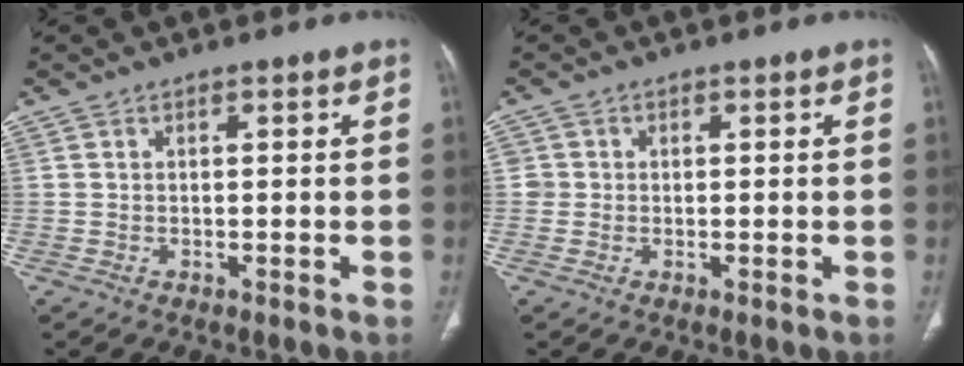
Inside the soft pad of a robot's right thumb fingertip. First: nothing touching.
{"total": 1.7, "force": [0.0, 1.7, 0.1], "torque": [0.011, 0.006, -0.001]}